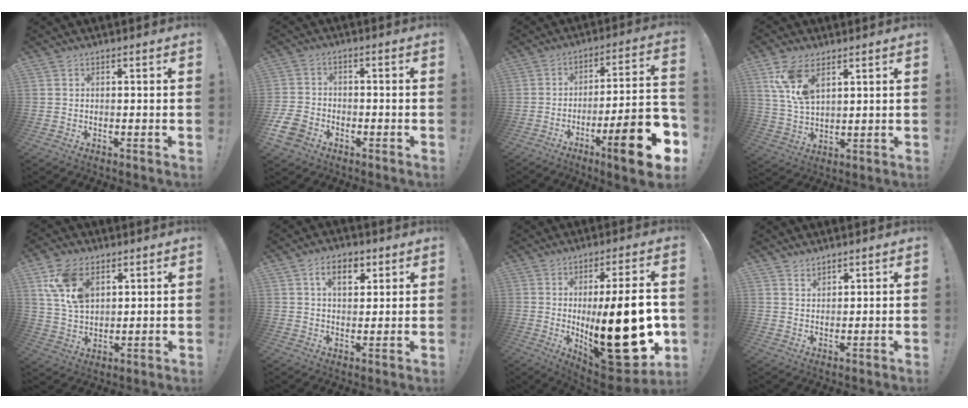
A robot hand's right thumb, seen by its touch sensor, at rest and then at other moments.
{"total": 7.7, "force": [-4.4, 5.5, 3.2], "torque": [-0.071, 0.019, -0.077]}
{"total": 19.1, "force": [-9.0, 2.8, 16.6], "torque": [-0.236, 0.045, -0.139]}
{"total": 10.6, "force": [5.9, 5.4, 7.1], "torque": [-0.130, -0.022, 0.110]}
{"total": 12.5, "force": [6.2, 7.8, 7.6], "torque": [-0.137, -0.013, 0.119]}
{"total": 7.7, "force": [3.4, 4.5, 5.1], "torque": [-0.078, 0.004, 0.059]}
{"total": 28.4, "force": [-2.6, 9.0, 26.8], "torque": [-0.401, -0.013, -0.029]}
{"total": 2.1, "force": [2.0, 0.6, 0.1], "torque": [0.004, -0.017, 0.038]}